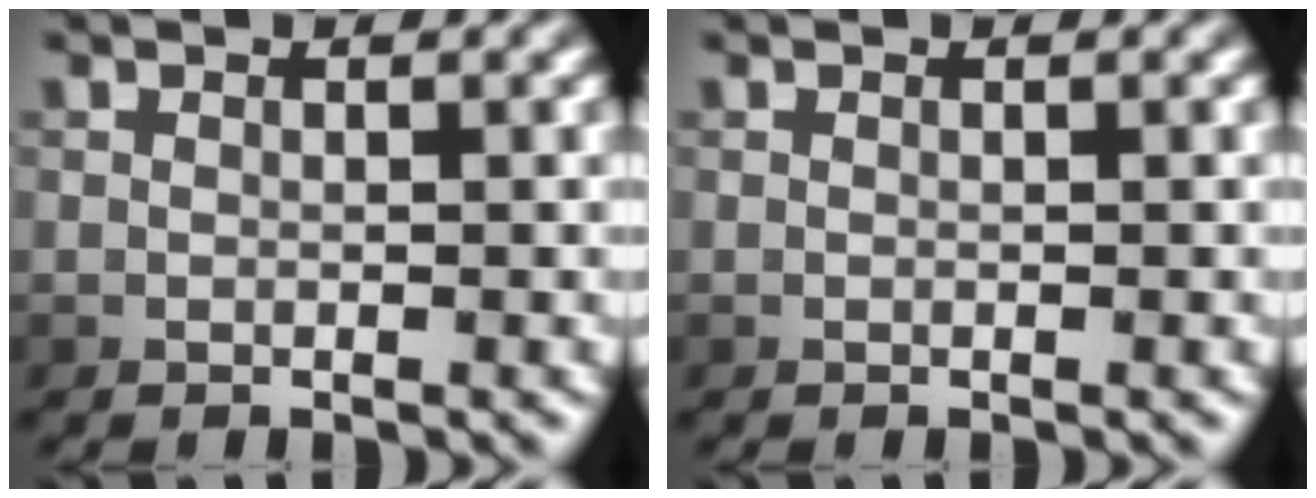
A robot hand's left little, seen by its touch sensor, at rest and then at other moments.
{"total": 0.0}